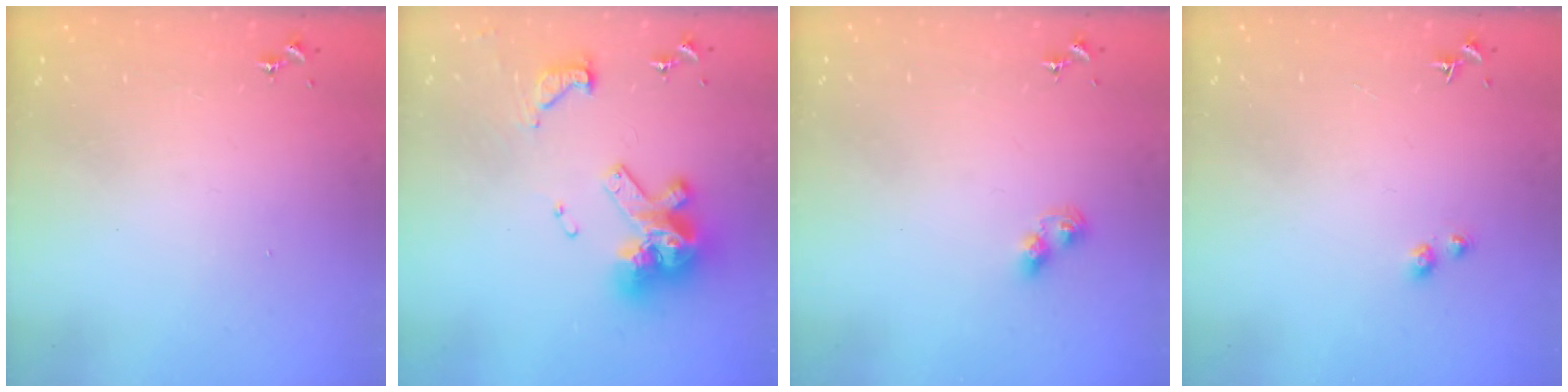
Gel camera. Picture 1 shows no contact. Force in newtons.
{"total": 16.9, "press": 16.8, "slide": 1.5}
{"total": 5.3, "press": 5.3, "slide": 0.4}
{"total": 3.0, "press": 3.0, "slide": 0.2}